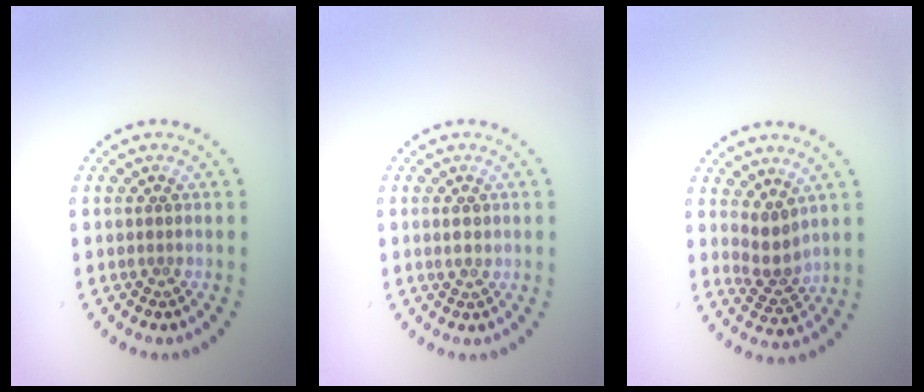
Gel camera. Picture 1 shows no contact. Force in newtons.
{"total": 1.1, "press": 1.1, "slide": 0.3}
{"total": 2.6, "press": 2.0, "slide": 1.6}